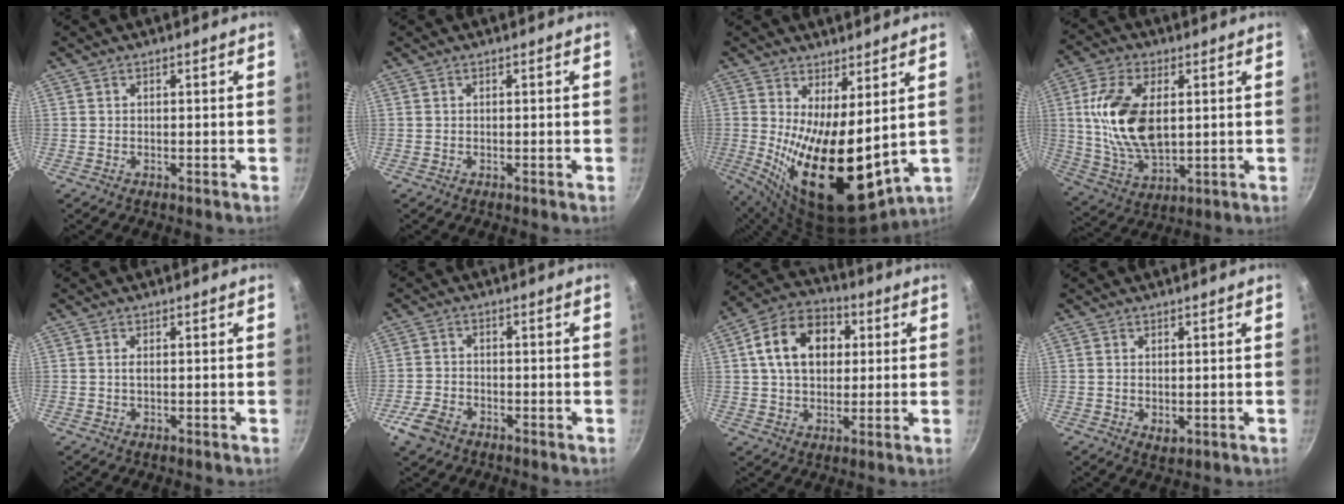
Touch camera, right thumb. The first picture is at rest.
{"total": 0.0}
{"total": 16.4, "force": [2.1, 6.6, 14.8], "torque": [-0.215, -0.044, 0.053]}
{"total": 15.9, "force": [2.3, 8.8, 13.0], "torque": [-0.238, -0.007, 0.050]}
{"total": 0.7, "force": [0.0, 0.2, 0.7], "torque": [-0.016, 0.001, 0.000]}
{"total": 5.7, "force": [-3.5, 3.4, 2.9], "torque": [-0.063, 0.022, -0.069]}
{"total": 14.2, "force": [3.0, 10.1, 9.4], "torque": [-0.130, 0.018, 0.036]}
{"total": 2.3, "force": [-0.1, 1.4, 1.8], "torque": [-0.027, -0.007, 0.000]}